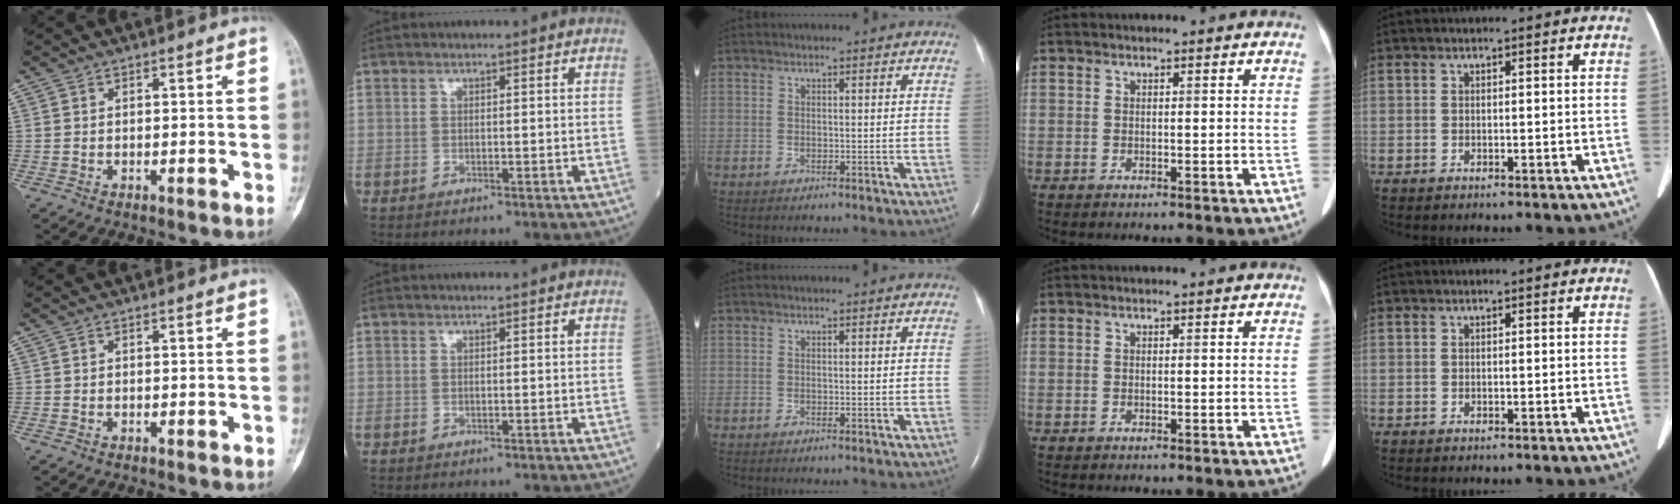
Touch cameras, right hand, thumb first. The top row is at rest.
{}